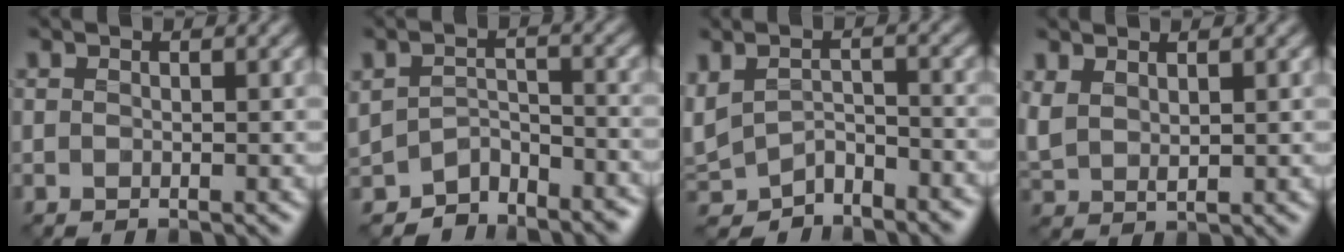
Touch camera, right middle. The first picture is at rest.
{"total": 4.3, "force": [-4.1, 1.3, 0.2], "torque": [0.008, -0.008, -0.074]}
{"total": 4.9, "force": [-4.4, 1.9, 1.2], "torque": [-0.017, -0.010, -0.083]}
{"total": 2.1, "force": [1.0, 1.0, 1.6], "torque": [-0.045, 0.006, 0.024]}